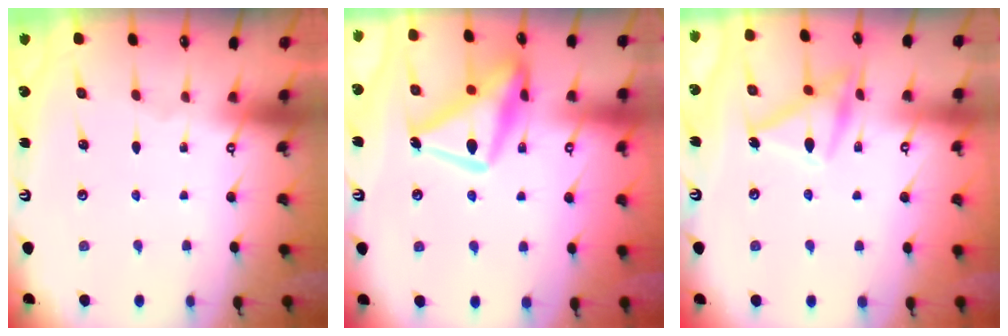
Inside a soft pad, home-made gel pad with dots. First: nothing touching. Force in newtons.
{"total": 18.8, "press": 18.7, "slide": 1.6}
{"total": 16.6, "press": 16.6, "slide": 0.9}